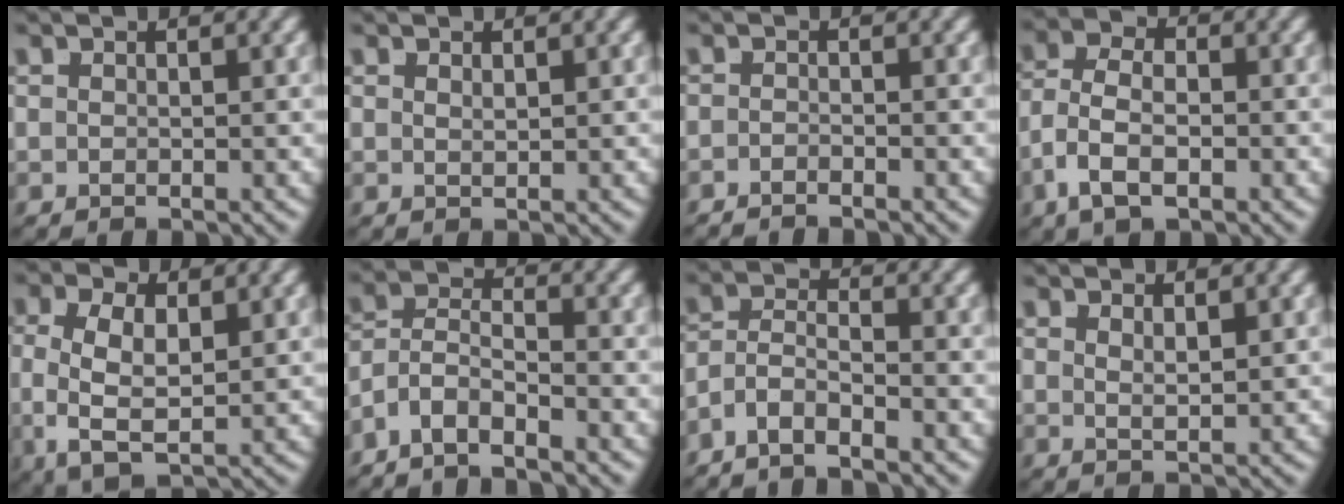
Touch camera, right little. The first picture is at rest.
{"total": 0.8, "force": [0.4, -0.6, 0.1], "torque": [0.003, -0.007, 0.014]}
{"total": 2.0, "force": [-1.9, -0.4, -0.2], "torque": [0.009, -0.010, -0.031]}
{"total": 5.2, "force": [-1.4, 3.6, 3.5], "torque": [-0.082, -0.023, -0.016]}
{"total": 6.4, "force": [-0.3, 4.4, 4.7], "torque": [-0.102, -0.018, 0.004]}
{"total": 7.3, "force": [-3.1, 6.0, 2.9], "torque": [-0.081, -0.032, -0.058]}
{"total": 5.6, "force": [-3.0, 4.1, 2.4], "torque": [-0.065, -0.028, -0.052]}
{"total": 1.3, "force": [0.8, -0.7, 0.6], "torque": [-0.007, -0.010, 0.024]}